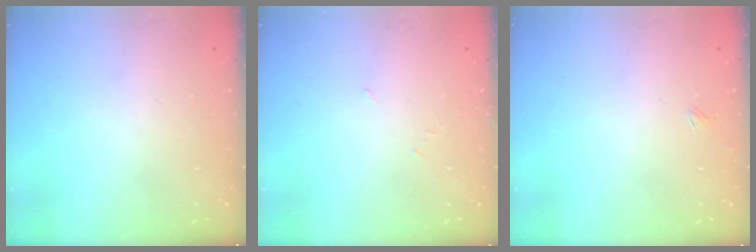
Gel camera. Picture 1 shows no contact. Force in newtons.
{"total": 2.6, "press": 2.6, "slide": 0.3}
{"total": 1.8, "press": 1.7, "slide": 0.3}